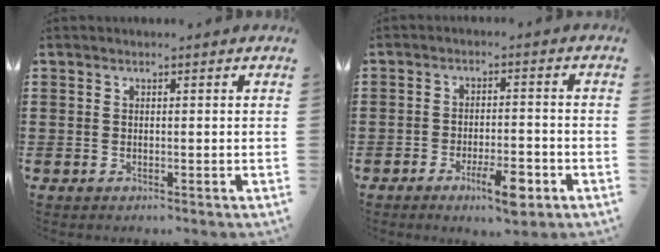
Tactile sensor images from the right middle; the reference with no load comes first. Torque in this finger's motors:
{"motor_torque": [0.36, -0.14, 0.17, 0.09]}